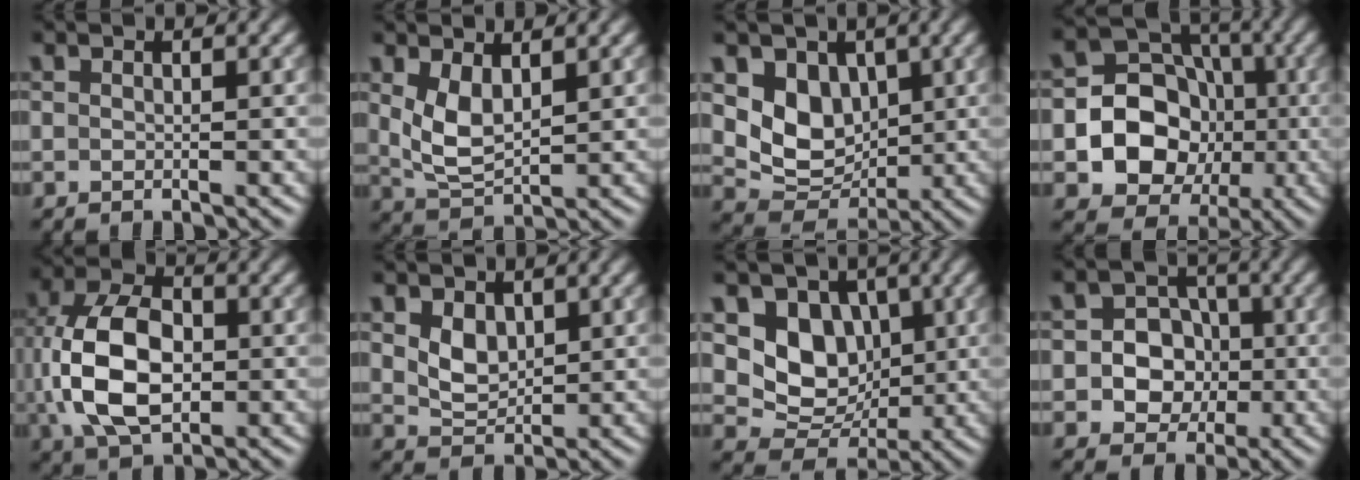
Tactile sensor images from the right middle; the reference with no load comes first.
{"total": 3.7, "force": [1.2, 1.9, 3.0], "torque": [-0.072, -0.005, 0.031]}
{"total": 5.7, "force": [1.5, 4.5, 3.2], "torque": [-0.058, -0.015, 0.025]}
{"total": 10.3, "force": [-1.7, 8.8, 4.9], "torque": [-0.065, 0.002, -0.057]}
{"total": 10.2, "force": [-0.7, 6.5, 7.9], "torque": [-0.172, 0.002, -0.016]}
{"total": 2.7, "force": [1.0, 1.9, 1.6], "torque": [-0.034, -0.005, 0.023]}
{"total": 6.6, "force": [1.5, 5.3, 3.7], "torque": [-0.058, -0.009, 0.017]}
{"total": 6.1, "force": [-0.7, 5.5, 2.6], "torque": [-0.020, 0.018, -0.035]}